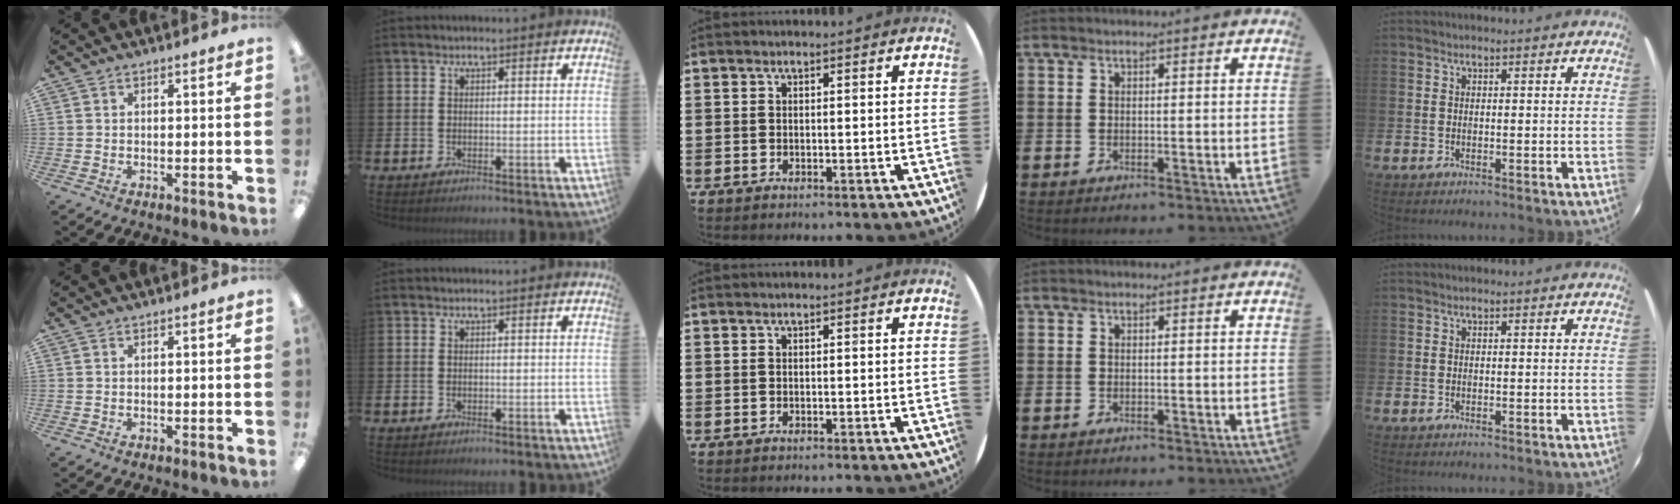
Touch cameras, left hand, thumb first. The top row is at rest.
{}